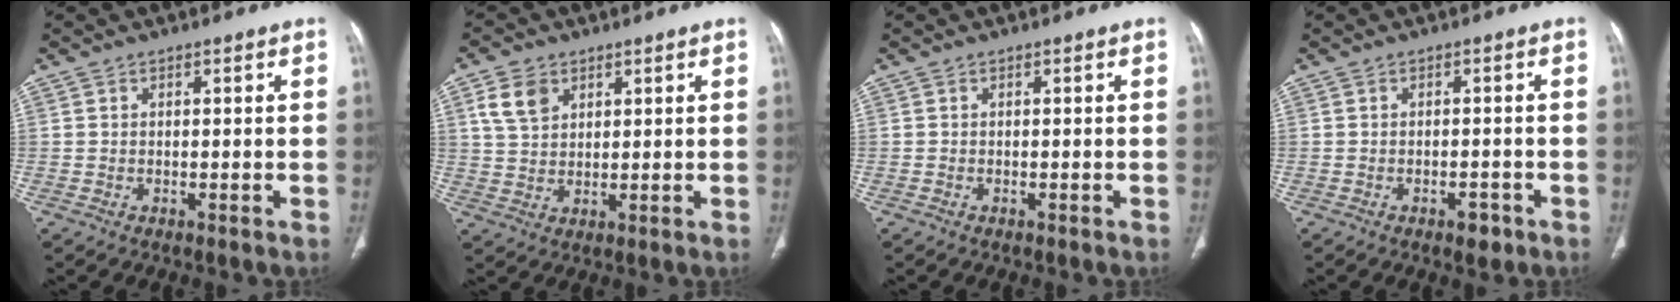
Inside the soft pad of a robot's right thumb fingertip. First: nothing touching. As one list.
[{"total": 6.2, "force": [2.9, 4.3, 3.3], "torque": [-0.051, -0.006, 0.061]}, {"total": 0.0}, {"total": 2.7, "force": [-1.6, 1.3, 1.8], "torque": [-0.019, 0.007, -0.018]}]